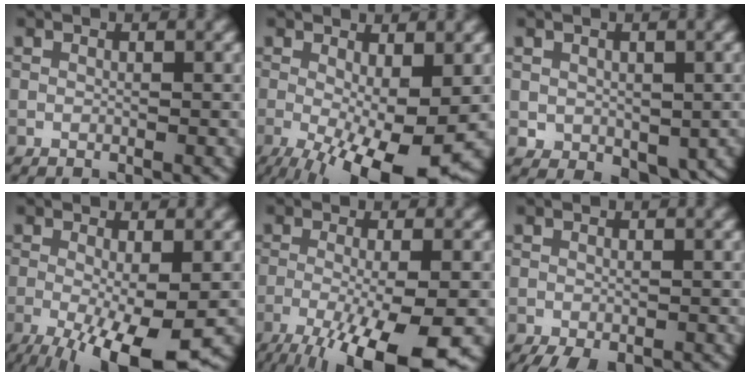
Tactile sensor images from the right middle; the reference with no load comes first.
{"total": 10.6, "force": [-3.3, 3.3, 9.6], "torque": [-0.157, -0.021, -0.045]}
{"total": 3.2, "force": [0.0, 2.4, 2.1], "torque": [-0.034, -0.012, 0.007]}
{"total": 9.1, "force": [-3.5, 2.1, 8.1], "torque": [-0.142, -0.022, -0.049]}
{"total": 11.0, "force": [-5.8, 2.6, 9.0], "torque": [-0.146, -0.013, -0.095]}
{"total": 2.8, "force": [-2.0, 1.0, 1.7], "torque": [-0.030, -0.009, -0.023]}